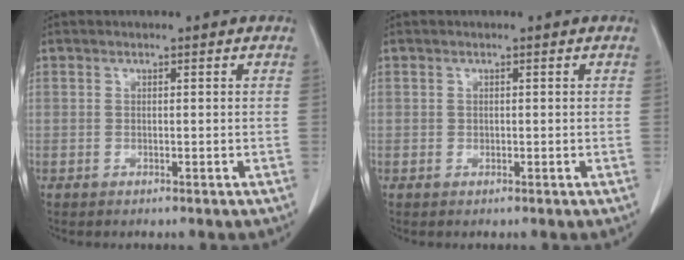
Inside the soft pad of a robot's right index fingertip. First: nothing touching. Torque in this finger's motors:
{"motor_torque": [0.07, -0.01, 0.02, 0.00]}